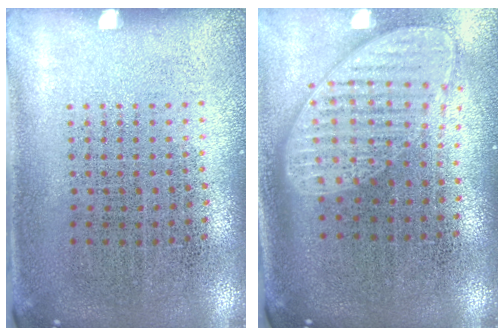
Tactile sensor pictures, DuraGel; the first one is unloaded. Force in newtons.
{"total": 2.0, "press": 1.6, "slide": 1.2}